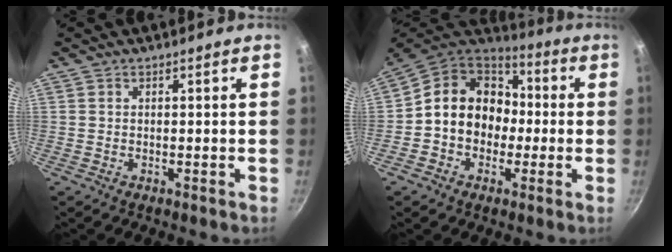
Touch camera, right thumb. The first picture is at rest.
{"total": 15.3, "force": [-0.5, 12.9, 8.2], "torque": [-0.092, 0.045, -0.025]}